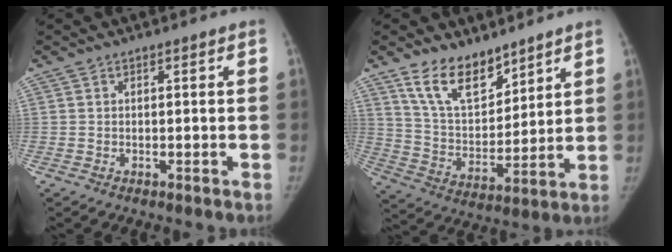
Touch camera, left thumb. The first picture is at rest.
{"total": 12.9, "force": [9.4, 6.4, 6.2], "torque": [-0.074, -0.065, 0.183]}